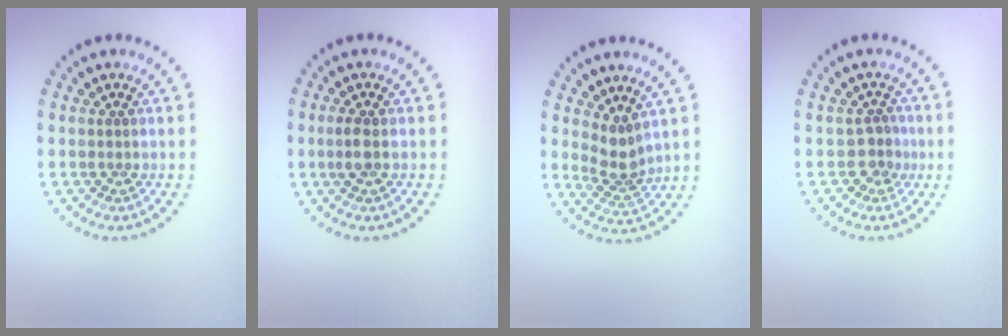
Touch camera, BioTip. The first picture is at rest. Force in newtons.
{"total": 1.4, "press": 1.4, "slide": 0.4}
{"total": 2.5, "press": 1.9, "slide": 1.6}
{"total": 1.9, "press": 1.5, "slide": 1.2}